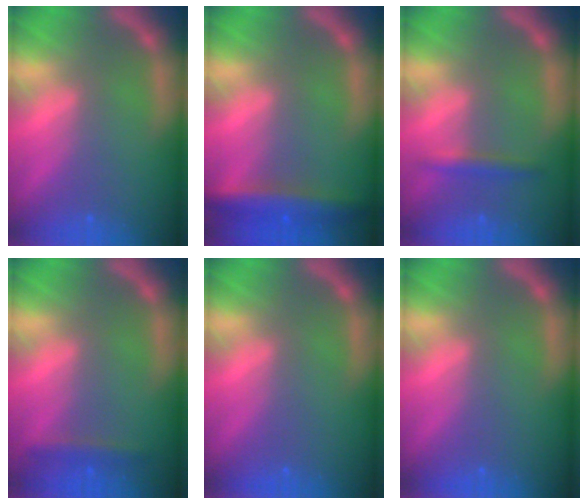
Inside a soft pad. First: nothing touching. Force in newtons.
{"total": 5.0}
{"total": 1.9}
{"total": 1.9}
{"total": 0.0}
{"total": 0.0}